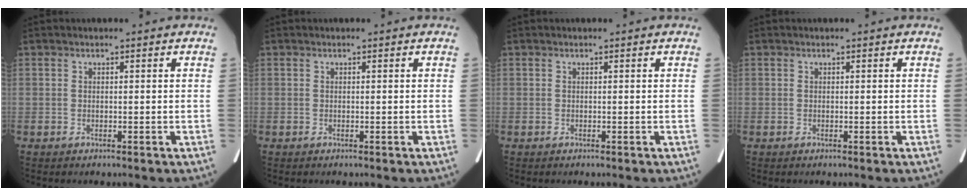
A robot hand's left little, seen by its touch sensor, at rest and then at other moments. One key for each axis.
{"total": 0.0}
{"total": 0.0}
{"total": 0.0}